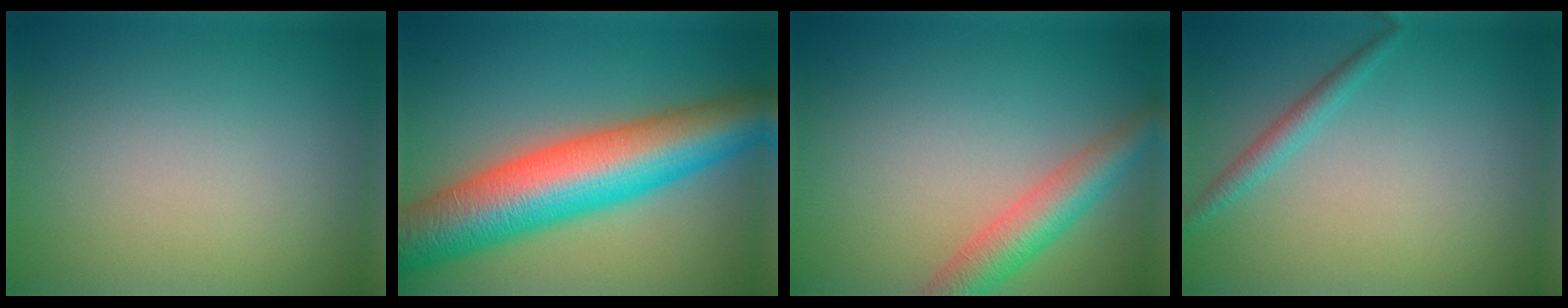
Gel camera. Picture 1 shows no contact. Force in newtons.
{"total": 12.6, "press": 12.6, "slide": 0.2}
{"total": 4.4, "press": 4.4, "slide": 0.3}
{"total": 1.6, "press": 1.6, "slide": 0.1}